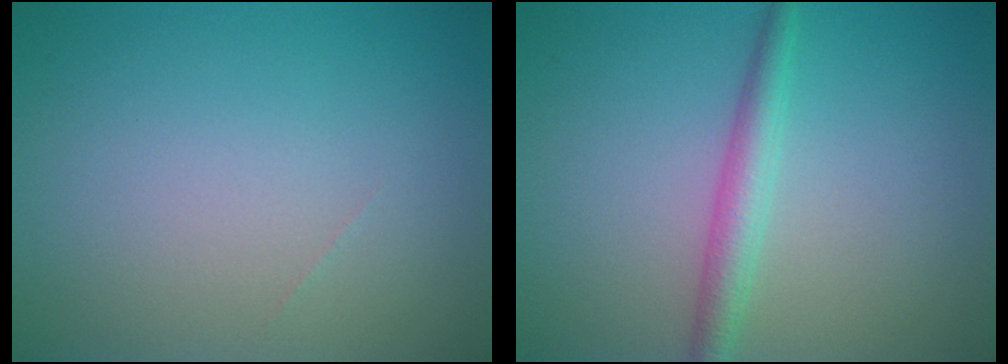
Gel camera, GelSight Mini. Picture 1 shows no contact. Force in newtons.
{"total": 2.6, "press": 2.6, "slide": 0.1}